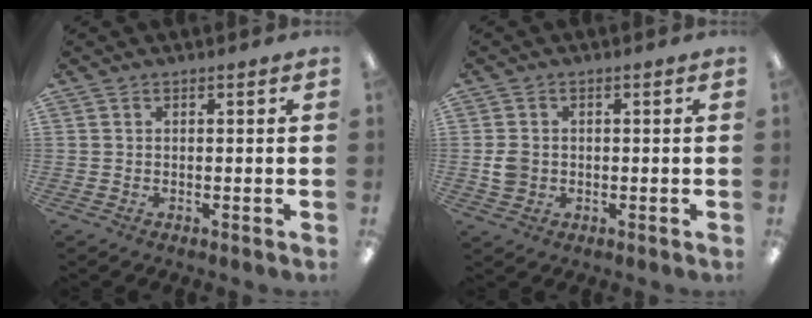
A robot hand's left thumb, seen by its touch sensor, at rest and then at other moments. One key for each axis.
{"total": 3.8, "fx": -0.2, "fy": 3.3, "fz": 1.8, "tx": -0.023, "ty": 0.005, "tz": -0.003}